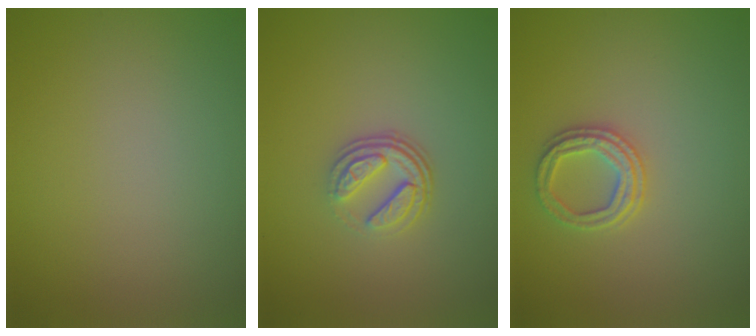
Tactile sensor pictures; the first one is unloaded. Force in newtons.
{"total": 3.5, "press": 2.4, "slide": 2.5}
{"total": 2.5, "press": 2.4, "slide": 0.6}